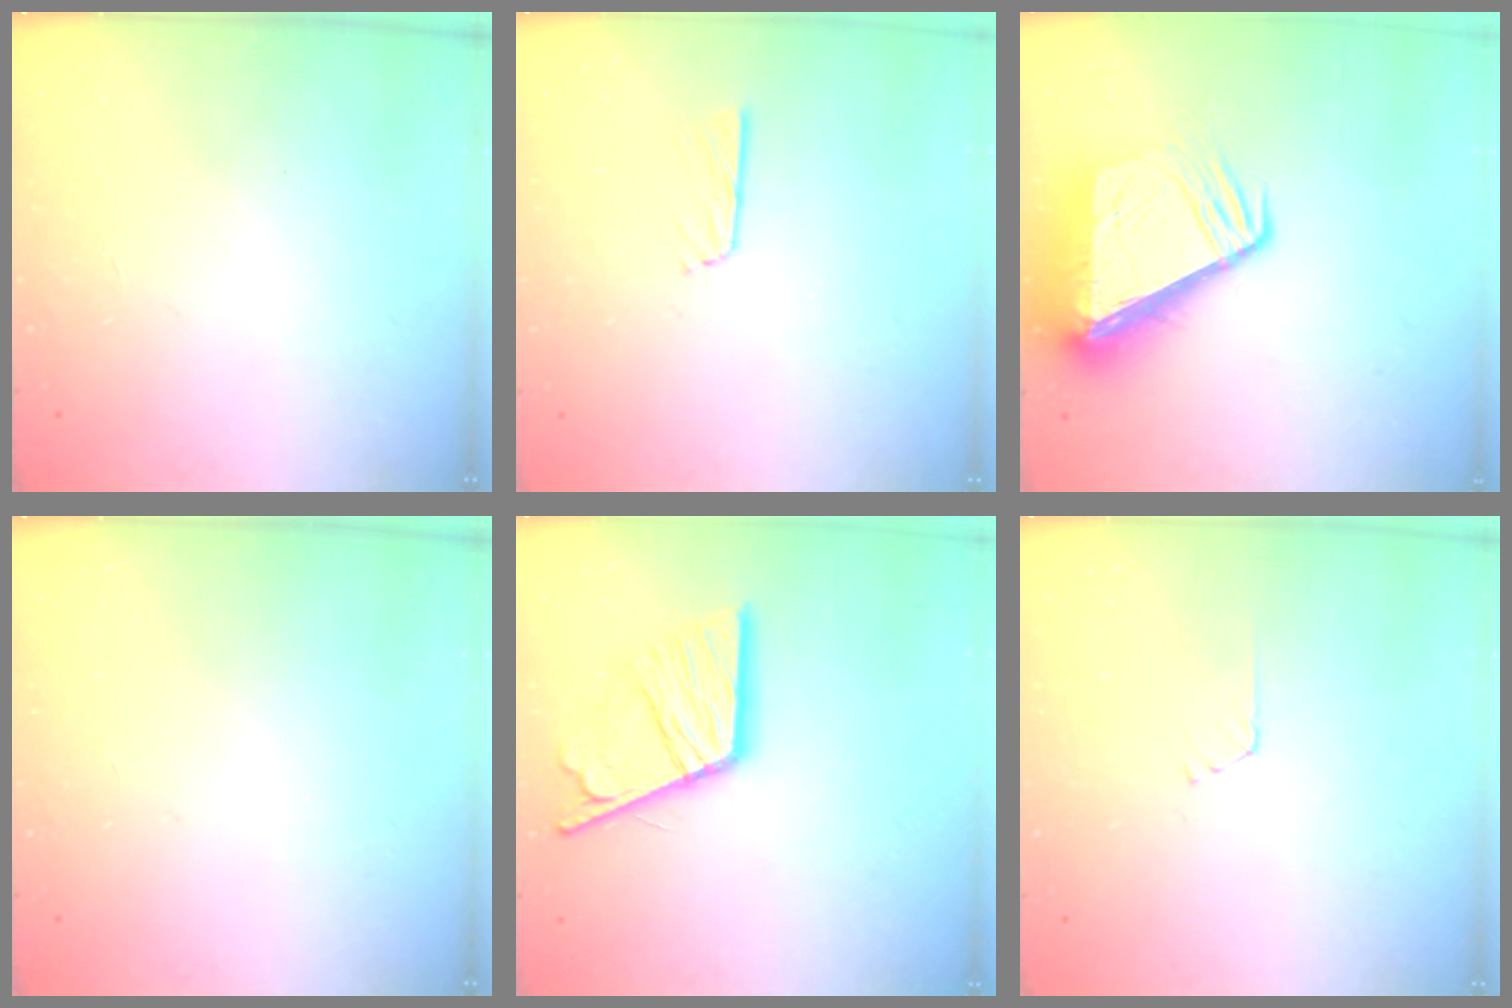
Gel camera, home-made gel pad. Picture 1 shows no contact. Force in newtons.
{"total": 4.3, "press": 4.3, "slide": 0.5}
{"total": 12.8, "press": 12.8, "slide": 1.1}
{"total": 0.0}
{"total": 17.0, "press": 16.9, "slide": 1.9}
{"total": 2.4, "press": 2.4, "slide": 0.3}